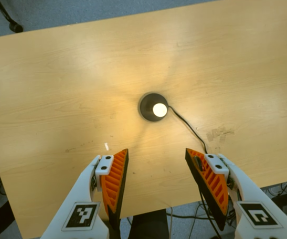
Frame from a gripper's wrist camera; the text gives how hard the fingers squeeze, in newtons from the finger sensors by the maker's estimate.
{"total": 0.0}